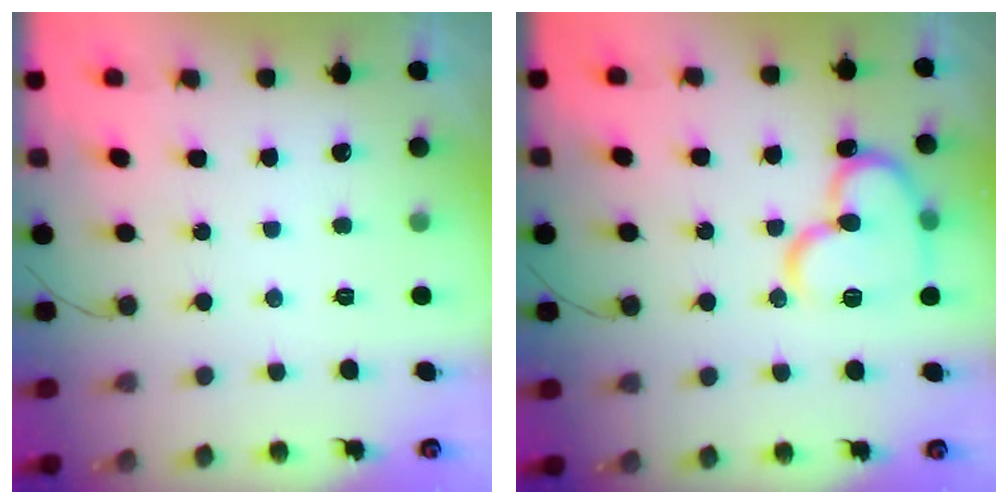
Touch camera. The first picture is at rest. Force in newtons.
{"total": 16.0, "press": 15.9, "slide": 2.2}